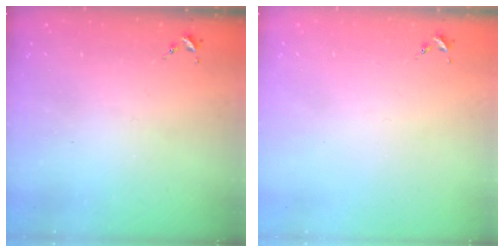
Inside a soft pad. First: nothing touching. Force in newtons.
{"total": 0.0}